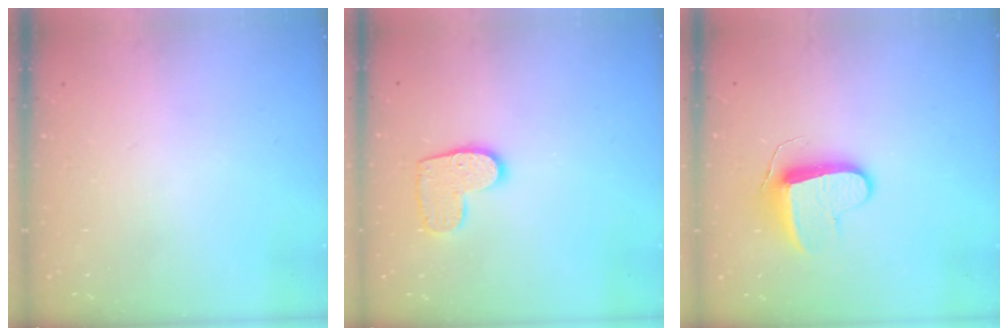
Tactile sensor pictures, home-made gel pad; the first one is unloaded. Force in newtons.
{"total": 9.8, "press": 9.8, "slide": 0.3}
{"total": 9.6, "press": 9.6, "slide": 0.2}